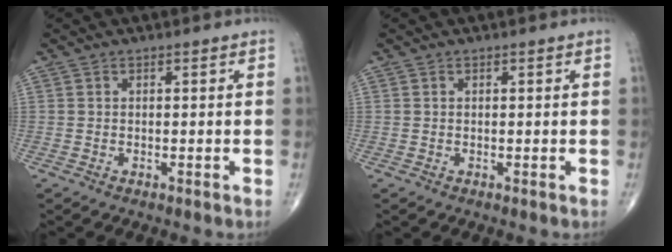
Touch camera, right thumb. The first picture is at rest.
{"total": 0.0}